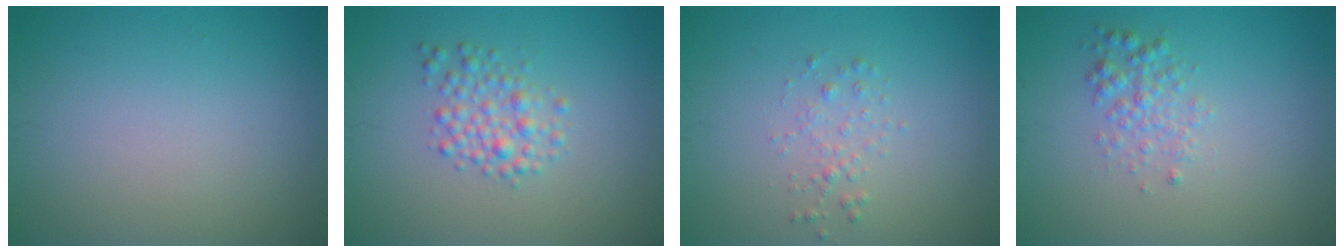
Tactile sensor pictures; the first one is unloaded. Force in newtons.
{"total": 2.6, "press": 2.6, "slide": 0.1}
{"total": 1.2, "press": 1.2, "slide": 0.0}
{"total": 1.9, "press": 1.9, "slide": 0.0}